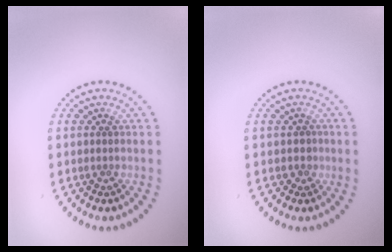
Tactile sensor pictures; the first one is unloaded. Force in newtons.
{"total": 0.6, "press": 0.4, "slide": 0.4}